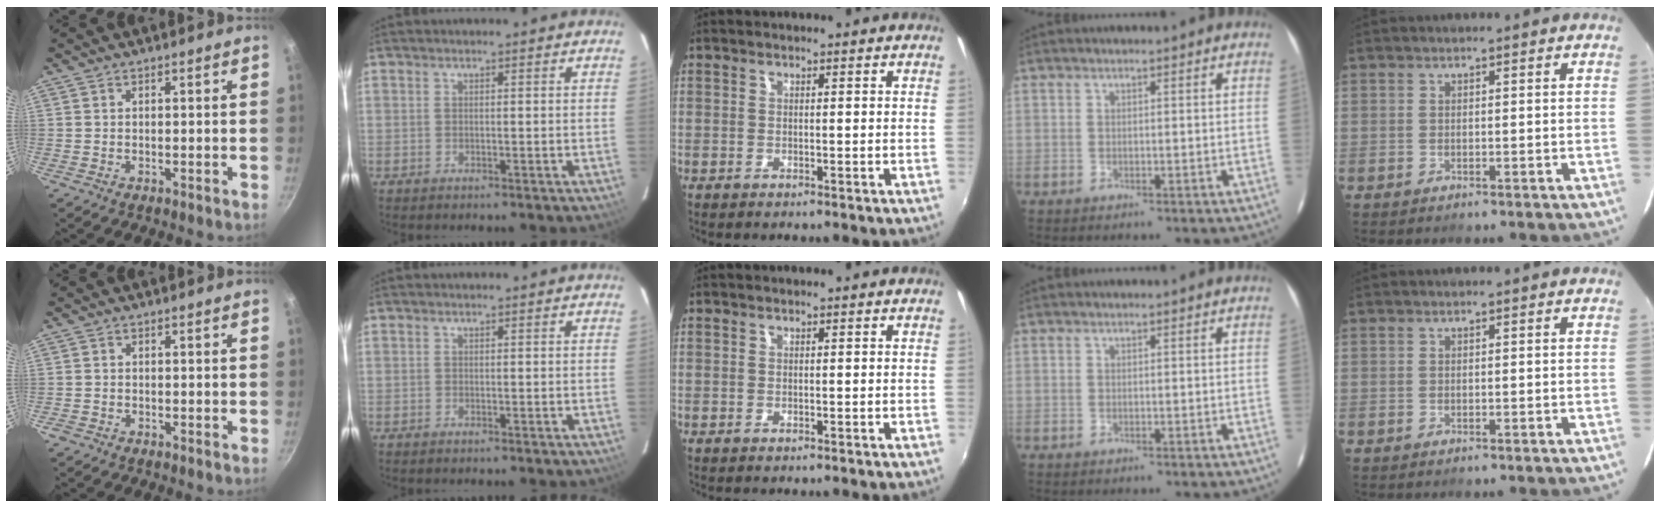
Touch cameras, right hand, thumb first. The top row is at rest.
{"thumb": {"total": 0.8, "force": [-0.5, 0.6, 0.3], "torque": [-0.006, 0.002, -0.010]}}